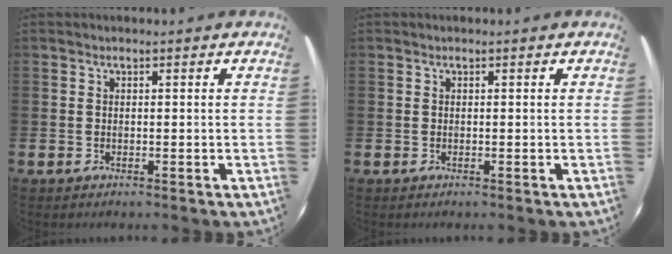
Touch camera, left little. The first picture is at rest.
{"total": 0.0}